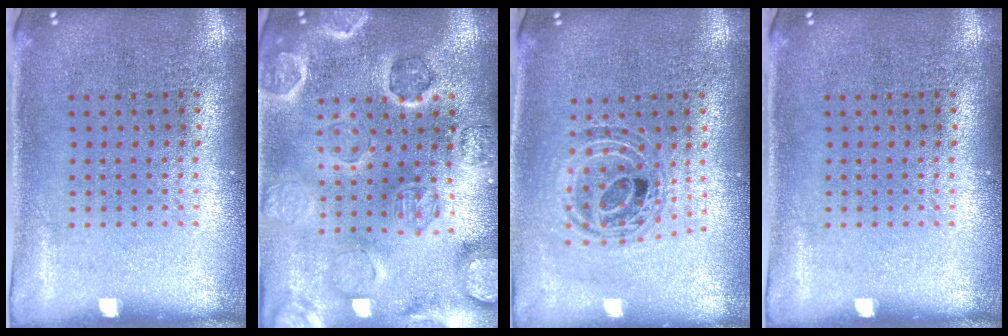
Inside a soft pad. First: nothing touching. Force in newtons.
{"total": 2.5, "press": 2.5, "slide": 0.3}
{"total": 0.8, "press": 0.8, "slide": 0.2}
{"total": 0.0}